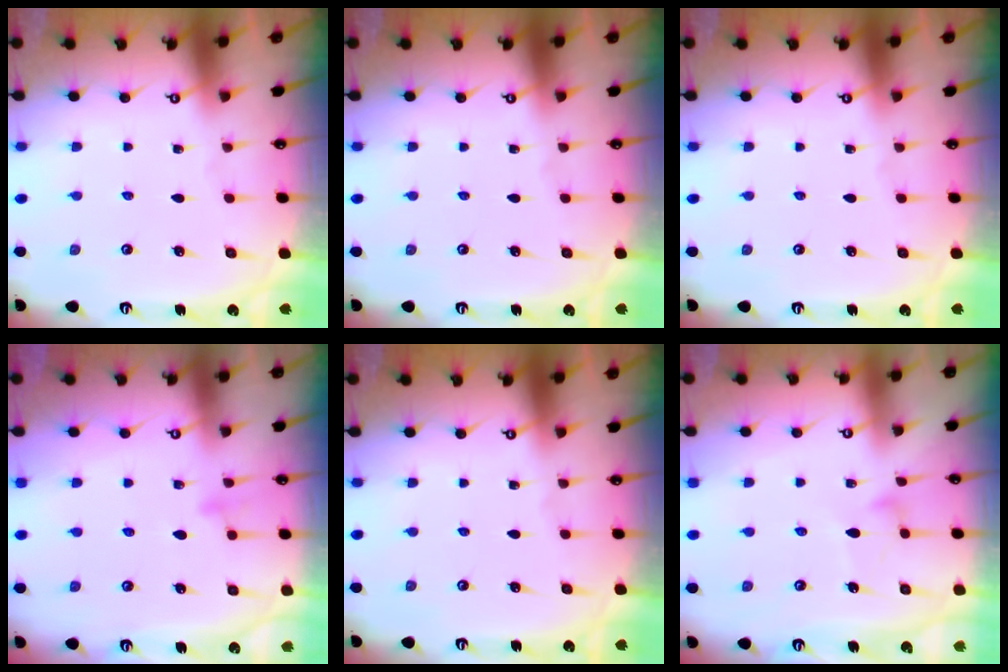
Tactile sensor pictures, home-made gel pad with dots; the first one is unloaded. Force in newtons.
{"total": 0.0}
{"total": 0.0}
{"total": 7.8, "press": 7.8, "slide": 0.7}
{"total": 0.0}
{"total": 7.6, "press": 7.6, "slide": 0.5}